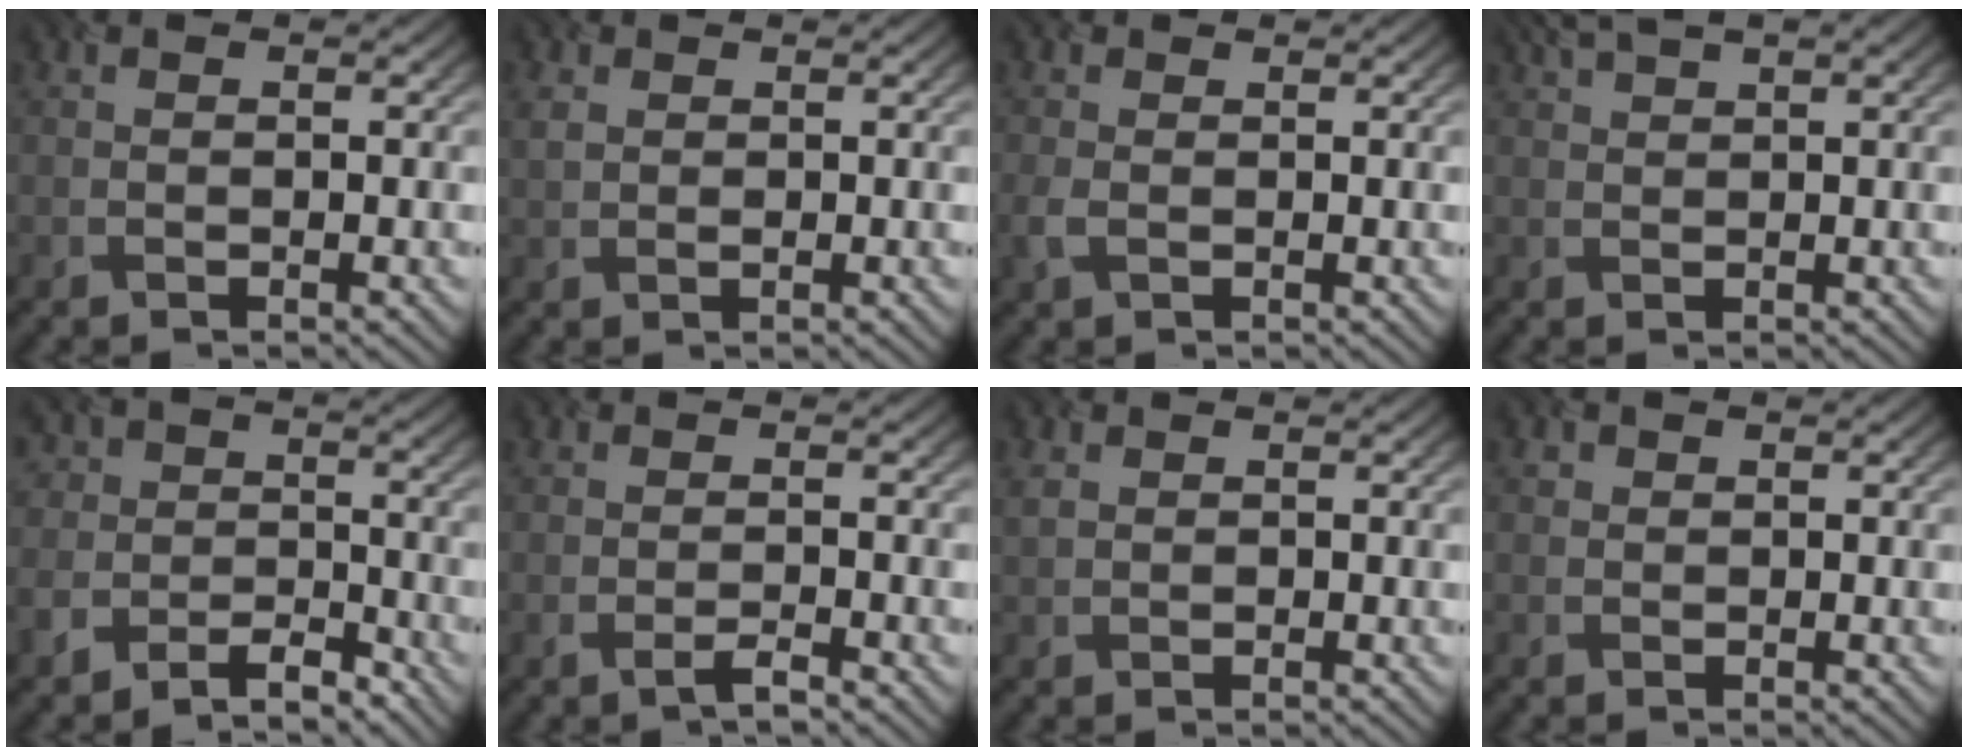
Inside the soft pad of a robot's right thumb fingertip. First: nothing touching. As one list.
[{"total": 1.5, "force": [1.0, 0.9, 0.5], "torque": [-0.025, -0.001, 0.019]}, {"total": 1.9, "force": [-0.3, 1.4, 1.3], "torque": [-0.046, -0.010, -0.011]}, {"total": 4.3, "force": [3.0, 0.9, 3.0], "torque": [-0.072, 0.015, 0.059]}, {"total": 5.5, "force": [-4.2, 3.1, 1.7], "torque": [-0.035, -0.006, -0.090]}, {"total": 1.0, "force": [-0.7, -0.2, 0.7], "torque": [-0.016, 0.001, -0.017]}, {"total": 1.2, "force": [0.9, 0.8, 0.1], "torque": [-0.015, 0.000, 0.016]}, {"total": 0.8, "force": [0.3, 0.8, -0.1], "torque": [0.002, -0.006, 0.004]}]